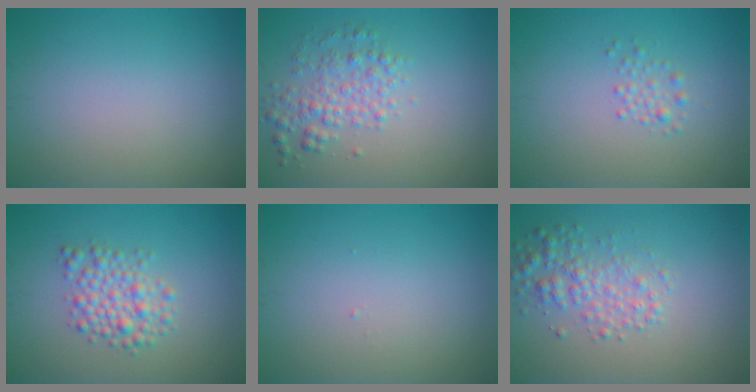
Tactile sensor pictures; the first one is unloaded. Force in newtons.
{"total": 3.0, "press": 3.0, "slide": 0.0}
{"total": 1.3, "press": 1.3, "slide": 0.1}
{"total": 3.2, "press": 3.2, "slide": 0.1}
{"total": 0.0}
{"total": 3.0, "press": 3.0, "slide": 0.0}